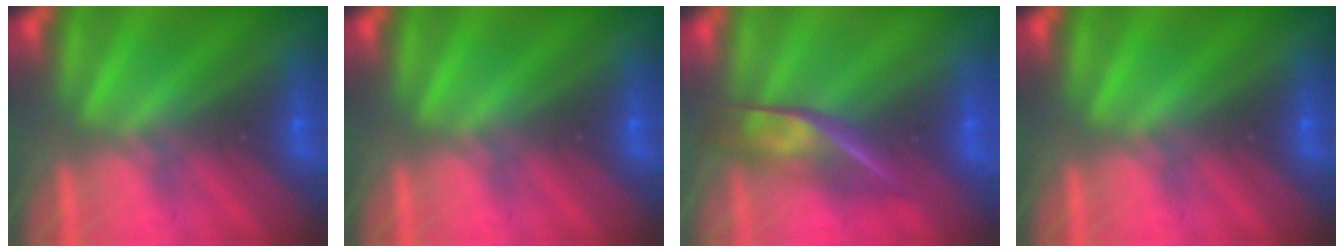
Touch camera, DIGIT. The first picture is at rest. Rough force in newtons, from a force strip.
{"total": 0.0}
{"total": 2.4}
{"total": 0.0}